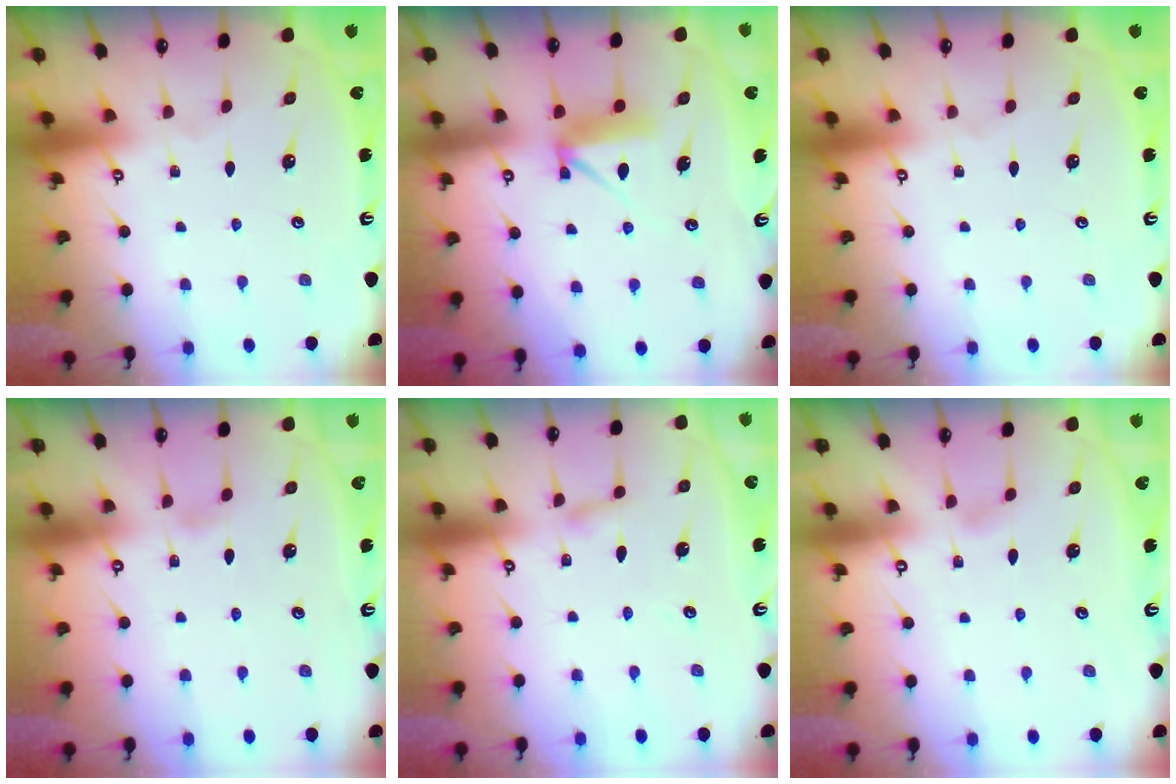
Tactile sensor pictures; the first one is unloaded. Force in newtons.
{"total": 8.2, "press": 8.2, "slide": 0.2}
{"total": 0.0}
{"total": 2.6, "press": 2.6, "slide": 0.3}
{"total": 2.7, "press": 2.7, "slide": 0.2}
{"total": 2.0, "press": 2.0, "slide": 0.2}